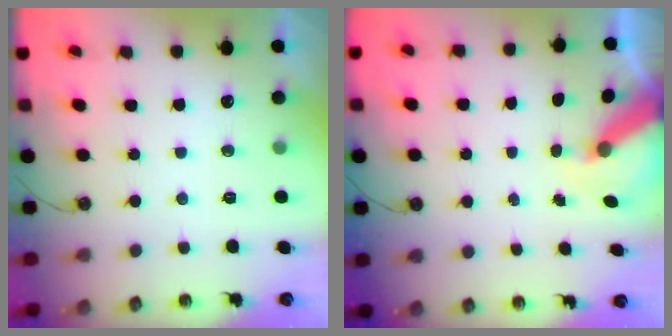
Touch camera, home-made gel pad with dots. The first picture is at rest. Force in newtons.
{"total": 8.1, "press": 8.1, "slide": 0.8}